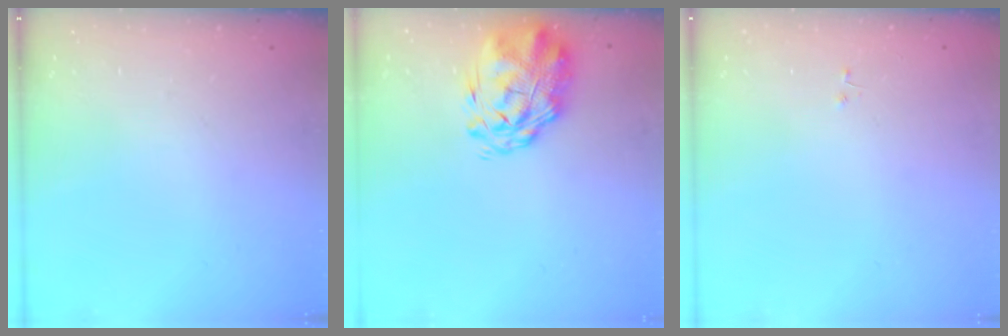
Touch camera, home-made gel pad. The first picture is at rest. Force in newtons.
{"total": 3.2, "press": 2.7, "slide": 1.7}
{"total": 0.0}